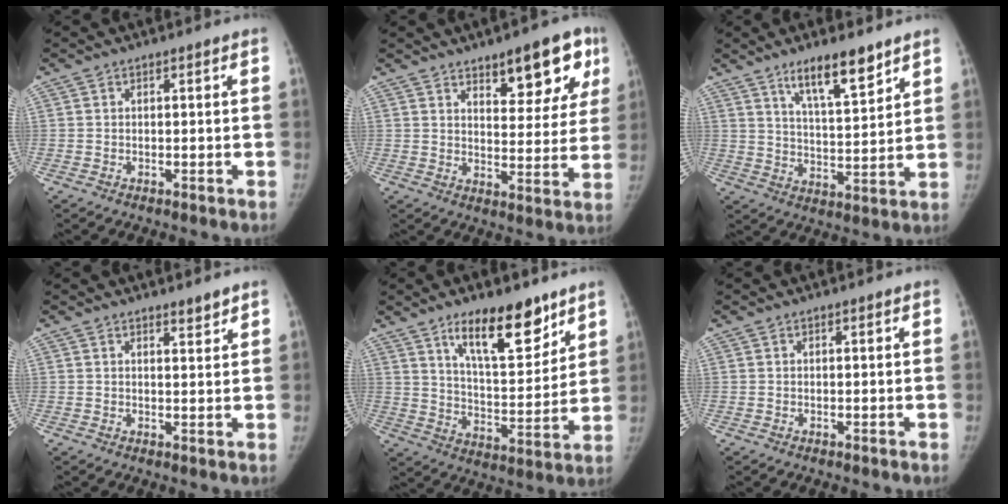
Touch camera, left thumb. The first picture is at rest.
{"total": 13.8, "force": [8.0, 5.7, 9.7], "torque": [-0.075, -0.037, 0.110]}
{"total": 11.0, "force": [7.5, 2.7, 7.5], "torque": [-0.110, -0.047, 0.132]}
{"total": 2.3, "force": [2.0, 0.5, 1.0], "torque": [-0.006, -0.017, 0.031]}
{"total": 16.2, "force": [10.6, 6.0, 10.7], "torque": [-0.126, -0.070, 0.180]}
{"total": 0.0}